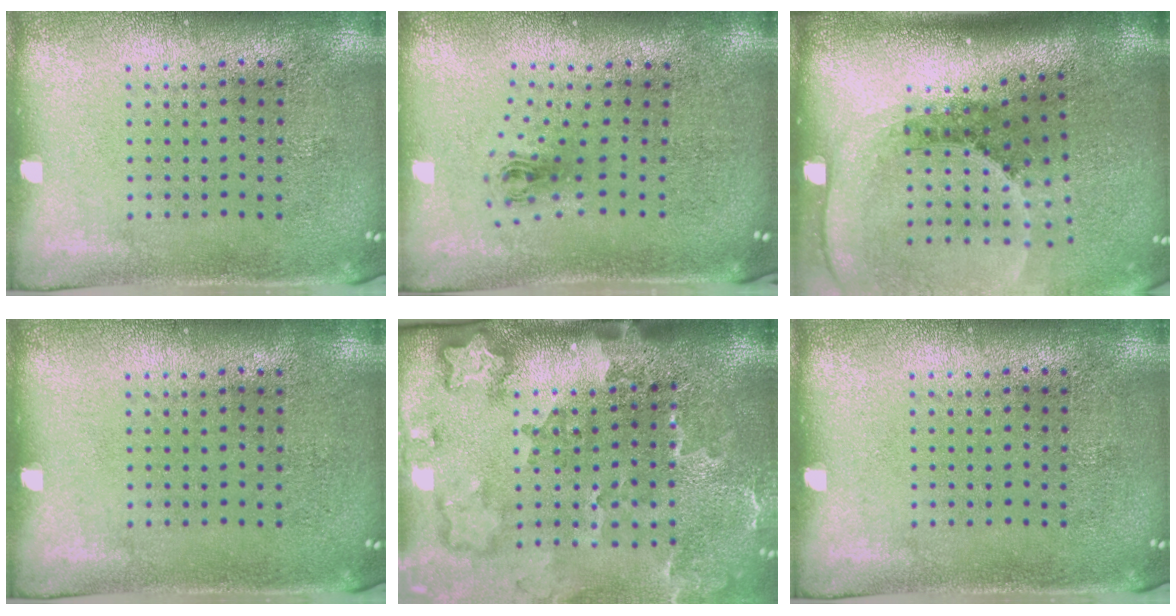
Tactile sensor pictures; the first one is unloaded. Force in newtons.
{"total": 1.0, "press": 0.5, "slide": 0.9}
{"total": 2.7, "press": 1.8, "slide": 2.0}
{"total": 0.0}
{"total": 3.5, "press": 2.4, "slide": 2.6}
{"total": 0.0}